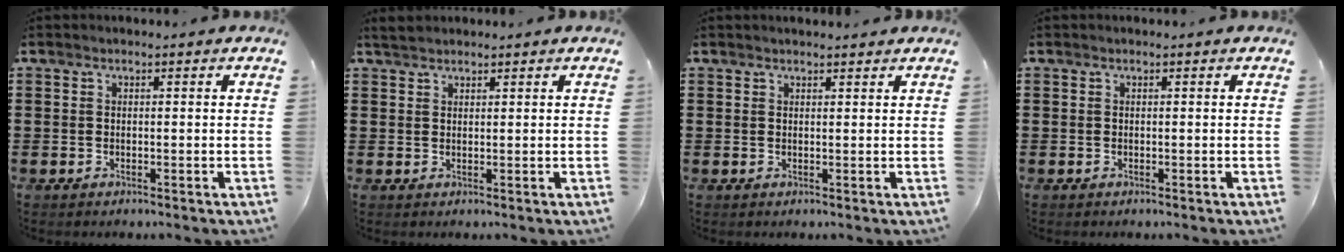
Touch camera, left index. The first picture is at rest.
{"total": 1.6, "force": [1.5, 0.5, 0.5], "torque": [-0.014, 0.003, 0.029]}
{"total": 0.9, "force": [0.9, 0.1, 0.2], "torque": [-0.005, 0.000, 0.017]}
{"total": 0.0}